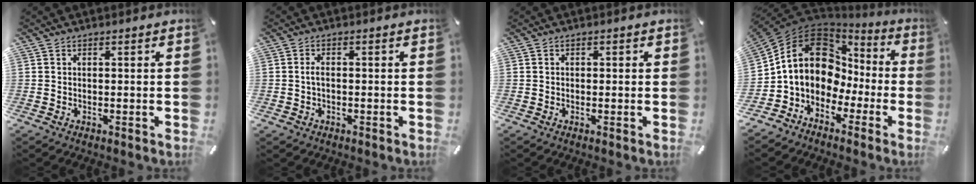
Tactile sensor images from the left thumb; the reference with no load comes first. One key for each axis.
{"total": 2.1, "fx": -0.3, "fy": 1.3, "fz": 1.7, "tx": -0.041, "ty": 0.000, "tz": -0.009}
{"total": 0.6, "fx": -0.2, "fy": 0.5, "fz": 0.3, "tx": -0.005, "ty": 0.004, "tz": -0.005}
{"total": 14.1, "fx": 2.0, "fy": 11.7, "fz": 7.5, "tx": -0.152, "ty": -0.014, "tz": 0.035}